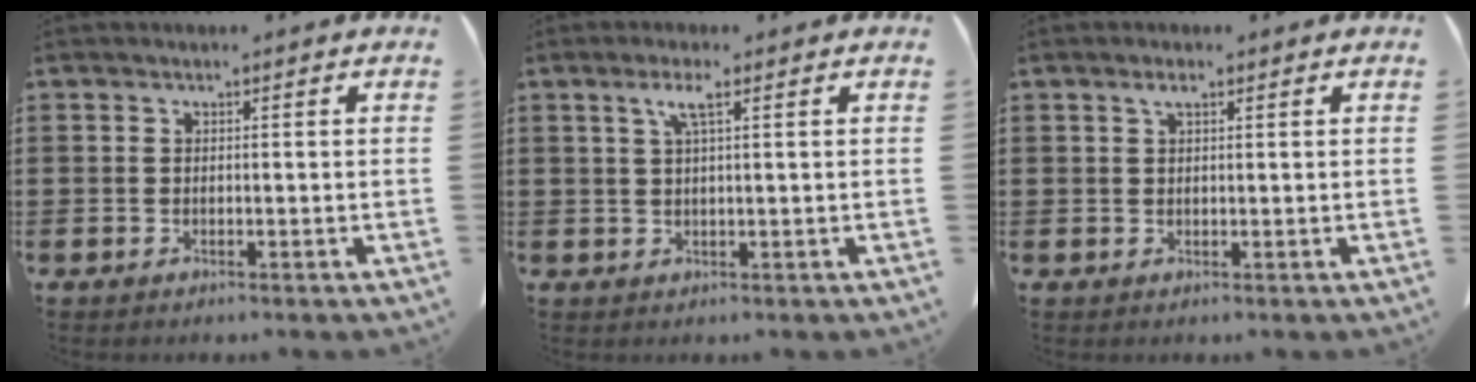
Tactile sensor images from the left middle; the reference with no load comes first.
{"total": 3.0, "force": [1.3, 0.2, 2.7], "torque": [-0.057, 0.004, 0.021]}
{"total": 1.5, "force": [0.8, 0.5, 1.2], "torque": [-0.026, 0.003, 0.013]}